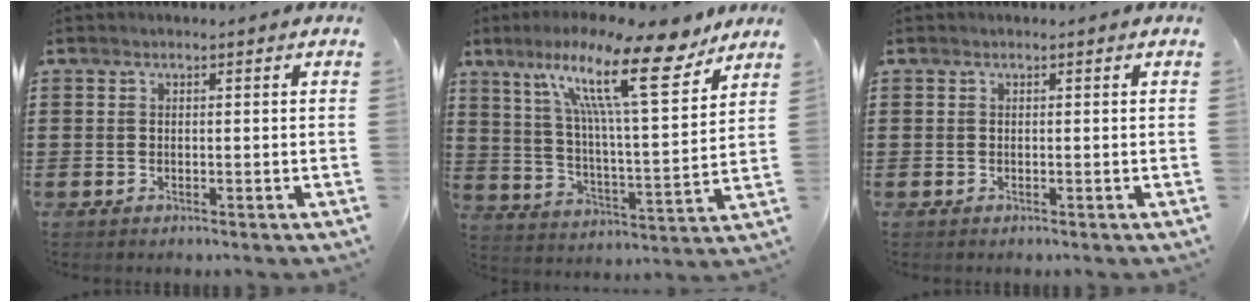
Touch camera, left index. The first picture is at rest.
{"total": 17.3, "force": [11.4, 3.4, 12.6], "torque": [-0.237, -0.043, 0.182]}
{"total": 0.0}